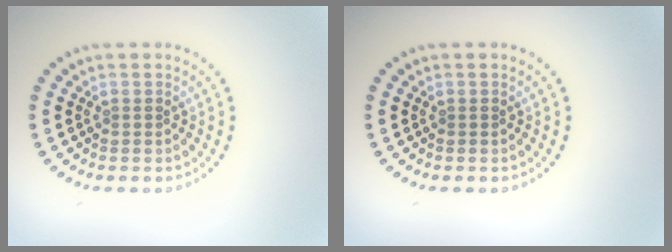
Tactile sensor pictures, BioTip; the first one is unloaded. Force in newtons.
{"total": 0.0}